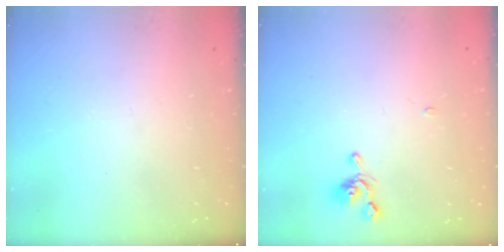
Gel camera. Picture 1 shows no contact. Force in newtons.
{"total": 2.4, "press": 2.3, "slide": 0.7}